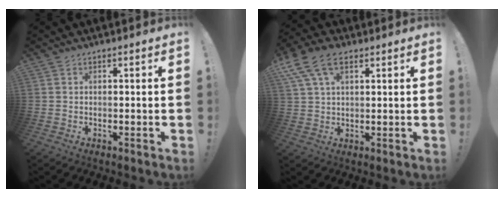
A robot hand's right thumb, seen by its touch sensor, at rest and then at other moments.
{"total": 10.5, "force": [5.2, 6.1, 6.9], "torque": [-0.131, -0.007, 0.101]}